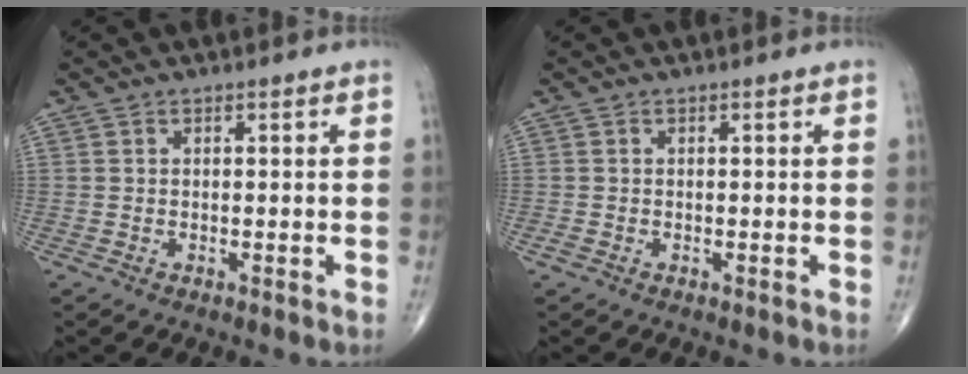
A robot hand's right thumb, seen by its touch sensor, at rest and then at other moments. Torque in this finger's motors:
{"motor_torque": [1.19, 0.94, -0.05, -0.18, -0.02]}